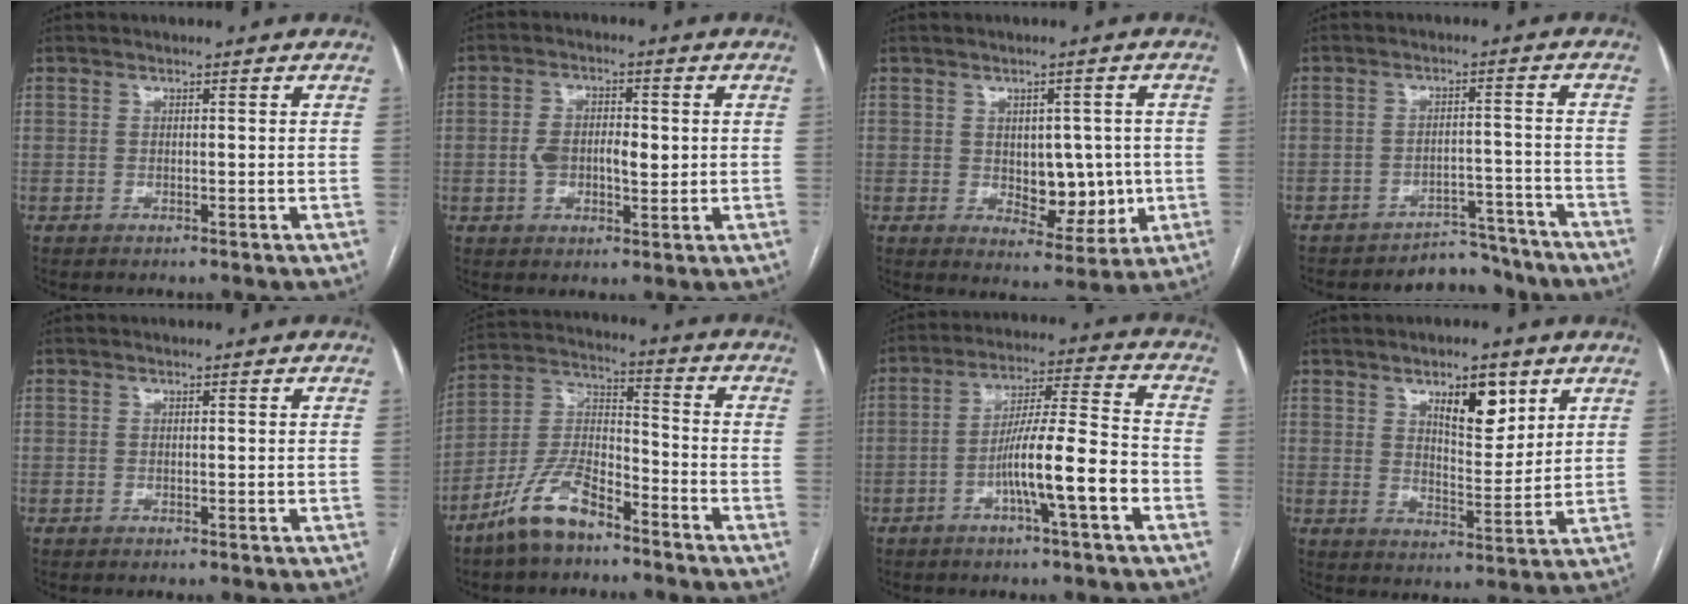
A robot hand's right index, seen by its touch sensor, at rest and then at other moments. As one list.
[{"total": 6.4, "force": [-0.1, 3.5, 5.4], "torque": [-0.098, 0.017, 0.001]}, {"total": 7.5, "force": [-0.2, 4.5, 6.1], "torque": [-0.069, 0.003, 0.011]}, {"total": 8.2, "force": [-7.8, 2.5, -0.3], "torque": [0.024, 0.035, -0.103]}, {"total": 0.0}, {"total": 11.0, "force": [-8.0, 3.8, 6.6], "torque": [-0.144, 0.006, -0.155]}, {"total": 10.9, "force": [-4.2, 0.2, 10.1], "torque": [-0.176, 0.012, -0.072]}, {"total": 8.0, "force": [4.4, 2.8, 6.1], "torque": [-0.096, -0.004, 0.073]}]